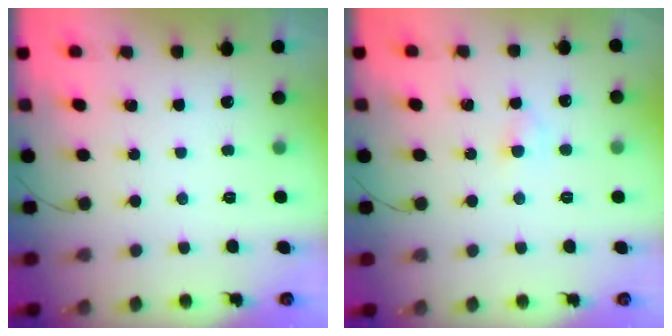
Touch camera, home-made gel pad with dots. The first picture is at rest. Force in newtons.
{"total": 2.7, "press": 2.6, "slide": 1.0}